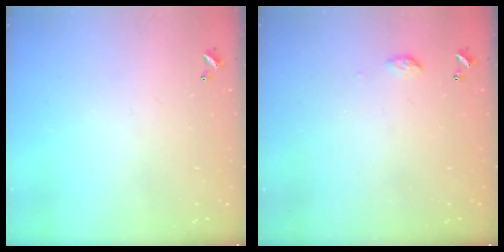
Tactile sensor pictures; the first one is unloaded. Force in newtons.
{"total": 3.4, "press": 3.4, "slide": 0.5}